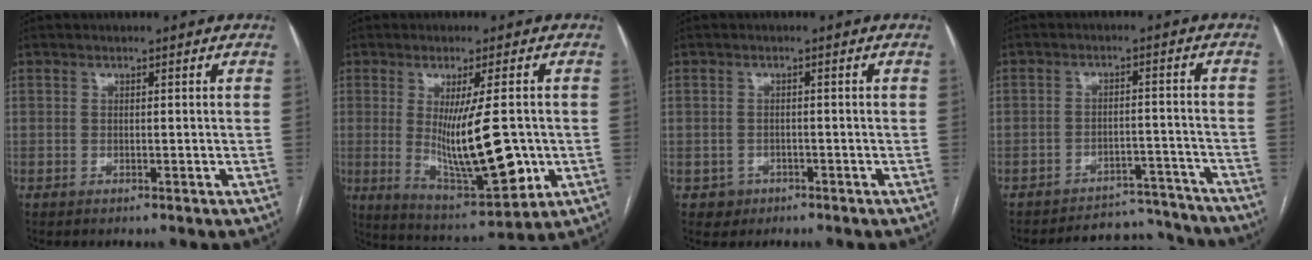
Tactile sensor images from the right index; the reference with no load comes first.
{"total": 13.8, "force": [-1.1, 2.6, 13.5], "torque": [-0.222, -0.033, -0.001]}
{"total": 2.2, "force": [-1.1, 1.9, 0.0], "torque": [0.003, 0.009, -0.014]}
{"total": 10.6, "force": [-10.3, 2.7, -0.6], "torque": [0.027, 0.034, -0.132]}